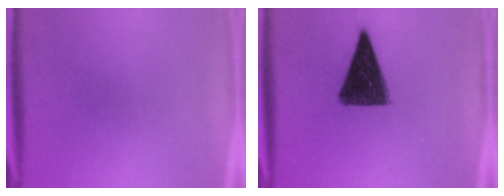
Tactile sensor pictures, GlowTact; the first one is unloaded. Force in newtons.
{"total": 12.4}